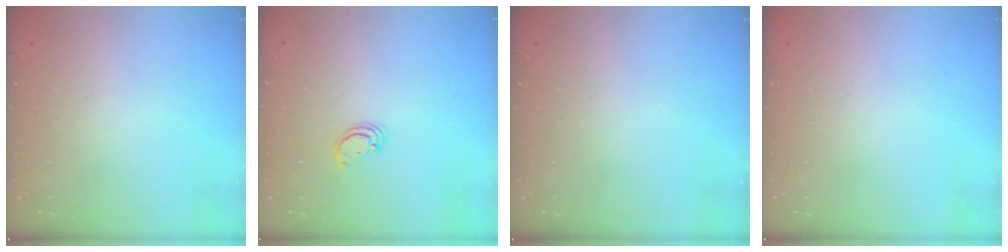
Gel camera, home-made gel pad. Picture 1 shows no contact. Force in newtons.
{"total": 2.4, "press": 2.4, "slide": 0.2}
{"total": 0.0}
{"total": 0.0}